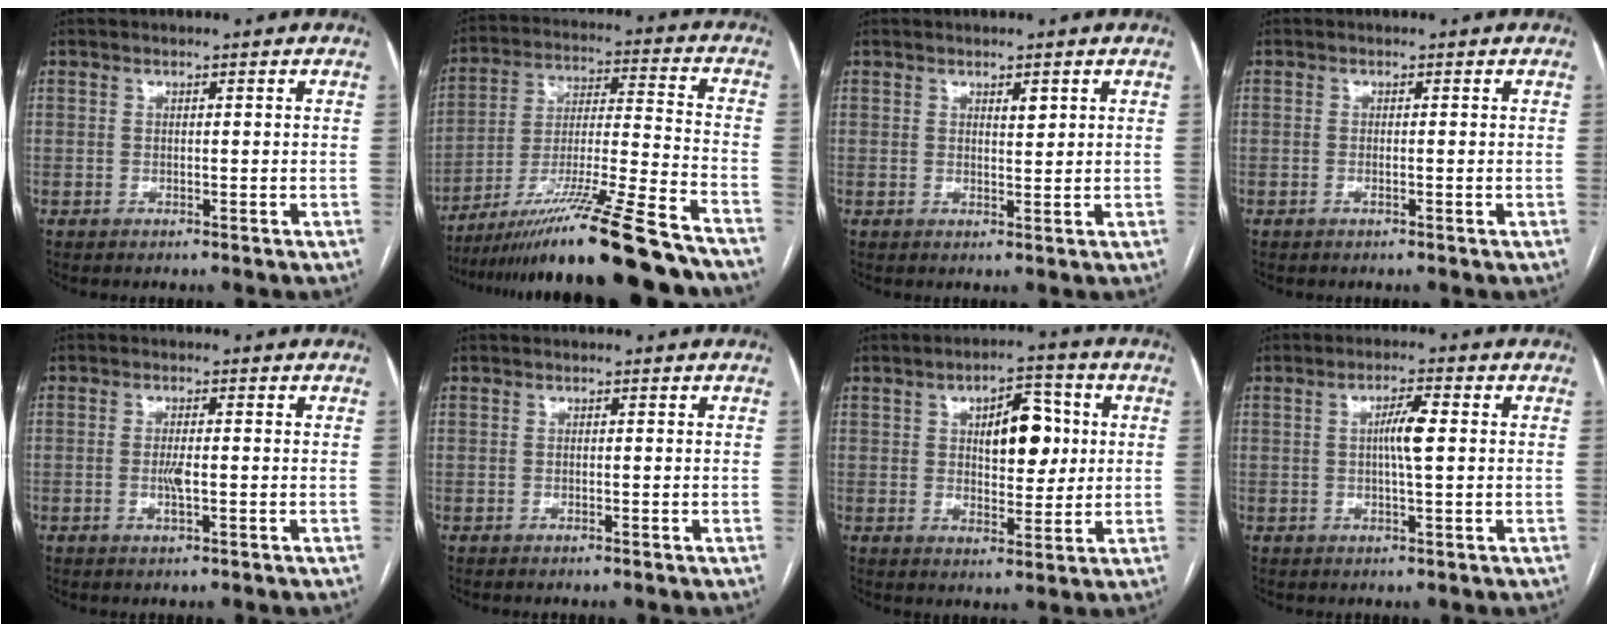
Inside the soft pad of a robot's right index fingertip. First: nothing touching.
{"total": 22.7, "force": [-18.4, -0.6, 13.4], "torque": [-0.206, -0.023, -0.311]}
{"total": 1.6, "force": [1.0, 0.6, 1.2], "torque": [-0.019, -0.003, 0.017]}
{"total": 0.6, "force": [-0.2, 0.0, 0.6], "torque": [-0.014, -0.001, -0.003]}
{"total": 2.4, "force": [-0.4, 0.4, 2.3], "torque": [-0.048, -0.003, -0.007]}
{"total": 0.0}
{"total": 8.7, "force": [2.0, 4.1, 7.4], "torque": [-0.101, 0.014, 0.035]}
{"total": 4.2, "force": [0.5, 0.3, 4.2], "torque": [-0.074, 0.002, 0.007]}